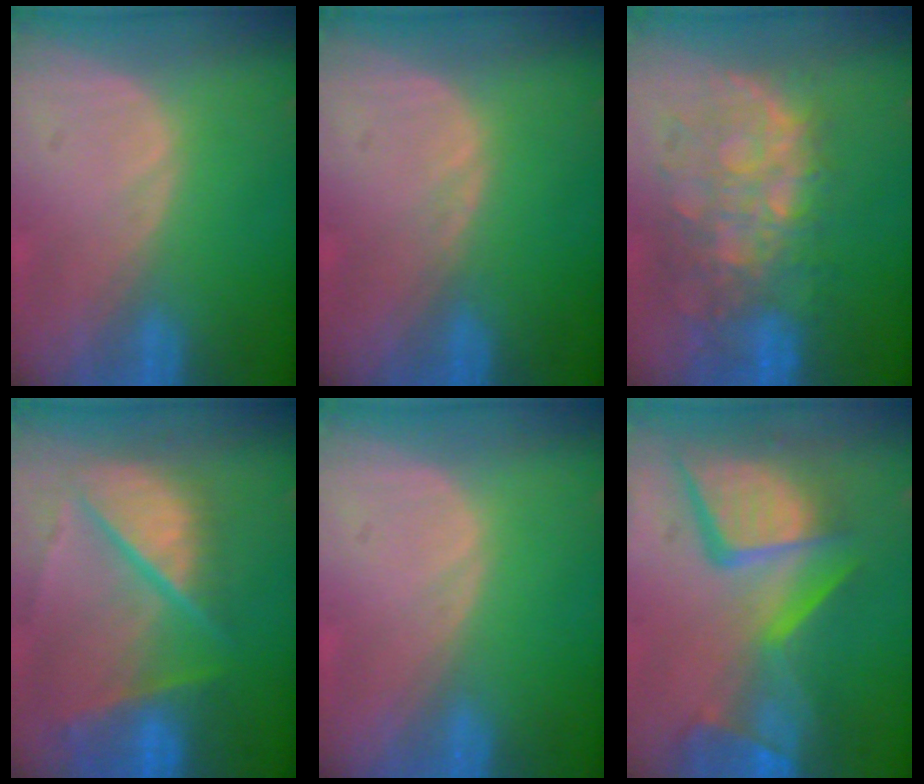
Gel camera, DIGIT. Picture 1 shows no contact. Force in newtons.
{"total": 0.5, "press": 0.5, "slide": 0.2}
{"total": 10.0, "press": 9.1, "slide": 4.0}
{"total": 10.6, "press": 8.9, "slide": 5.8}
{"total": 0.0}
{"total": 13.9, "press": 11.3, "slide": 8.0}